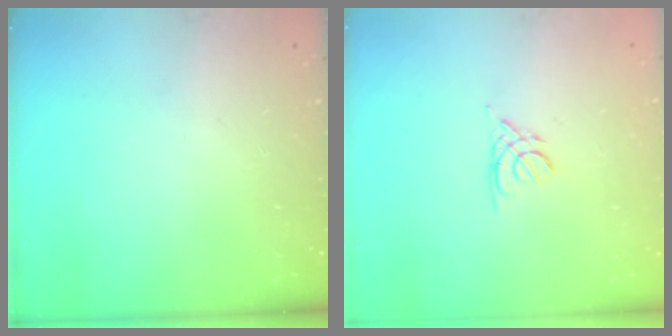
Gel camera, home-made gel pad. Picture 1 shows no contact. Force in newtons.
{"total": 2.1, "press": 2.0, "slide": 0.4}